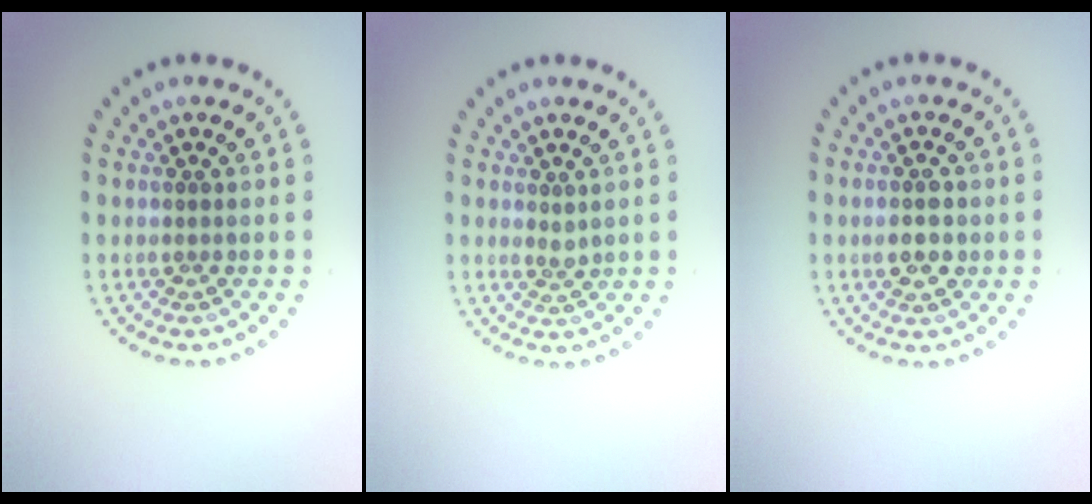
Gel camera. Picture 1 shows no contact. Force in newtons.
{"total": 0.9, "press": 0.7, "slide": 0.6}
{"total": 2.8, "press": 2.8, "slide": 0.0}